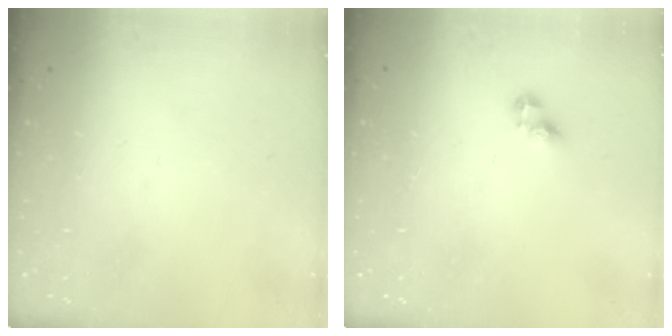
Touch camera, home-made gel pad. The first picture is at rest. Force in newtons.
{"total": 3.6, "press": 3.6, "slide": 0.5}